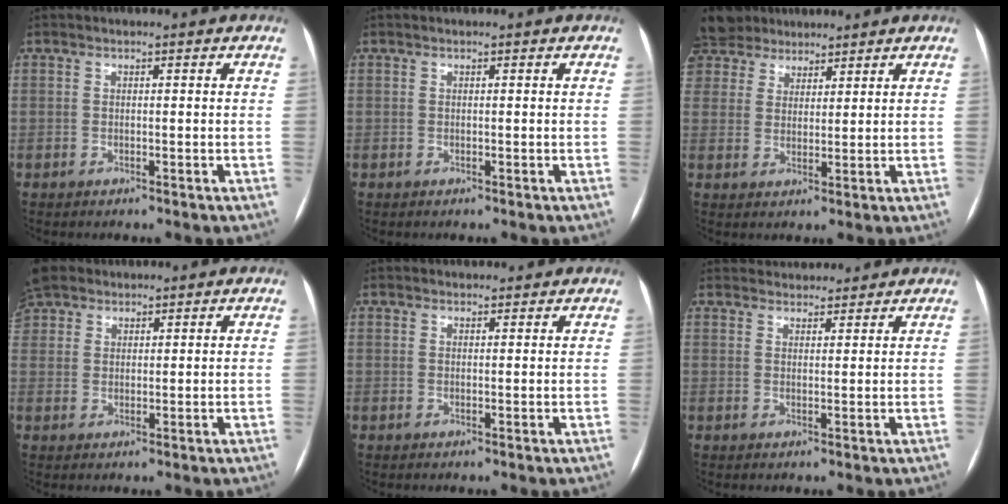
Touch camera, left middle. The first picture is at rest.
{"total": 0.0}
{"total": 10.4, "force": [8.2, 6.1, 1.8], "torque": [-0.050, 0.035, 0.156]}
{"total": 9.7, "force": [6.7, 6.3, 3.2], "torque": [-0.110, 0.035, 0.136]}
{"total": 2.7, "force": [2.6, 0.8, 0.4], "torque": [-0.004, 0.021, 0.035]}
{"total": 7.0, "force": [6.7, 1.8, 0.9], "torque": [-0.006, 0.028, 0.089]}